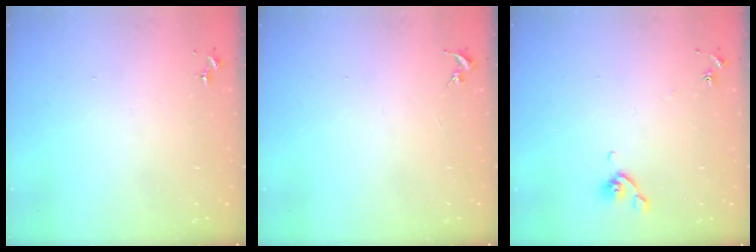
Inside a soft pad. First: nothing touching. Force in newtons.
{"total": 0.0}
{"total": 5.8, "press": 5.6, "slide": 1.7}